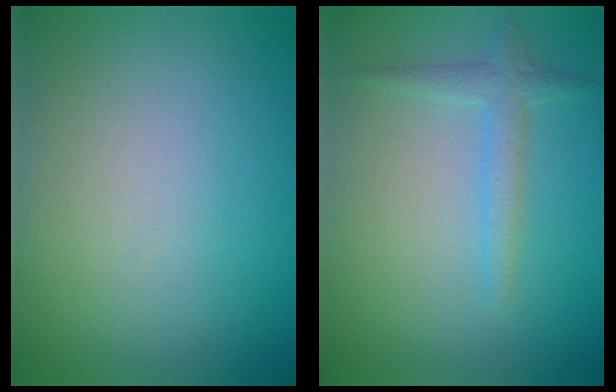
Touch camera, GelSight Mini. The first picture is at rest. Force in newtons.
{"total": 1.9, "press": 1.9, "slide": 0.1}